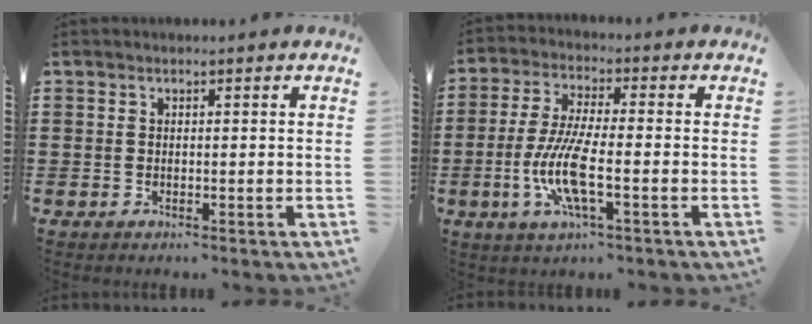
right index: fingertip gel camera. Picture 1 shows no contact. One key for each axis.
{"total": 9.1, "fx": -2.7, "fy": 2.2, "fz": 8.4, "tx": -0.178, "ty": -0.012, "tz": -0.055}